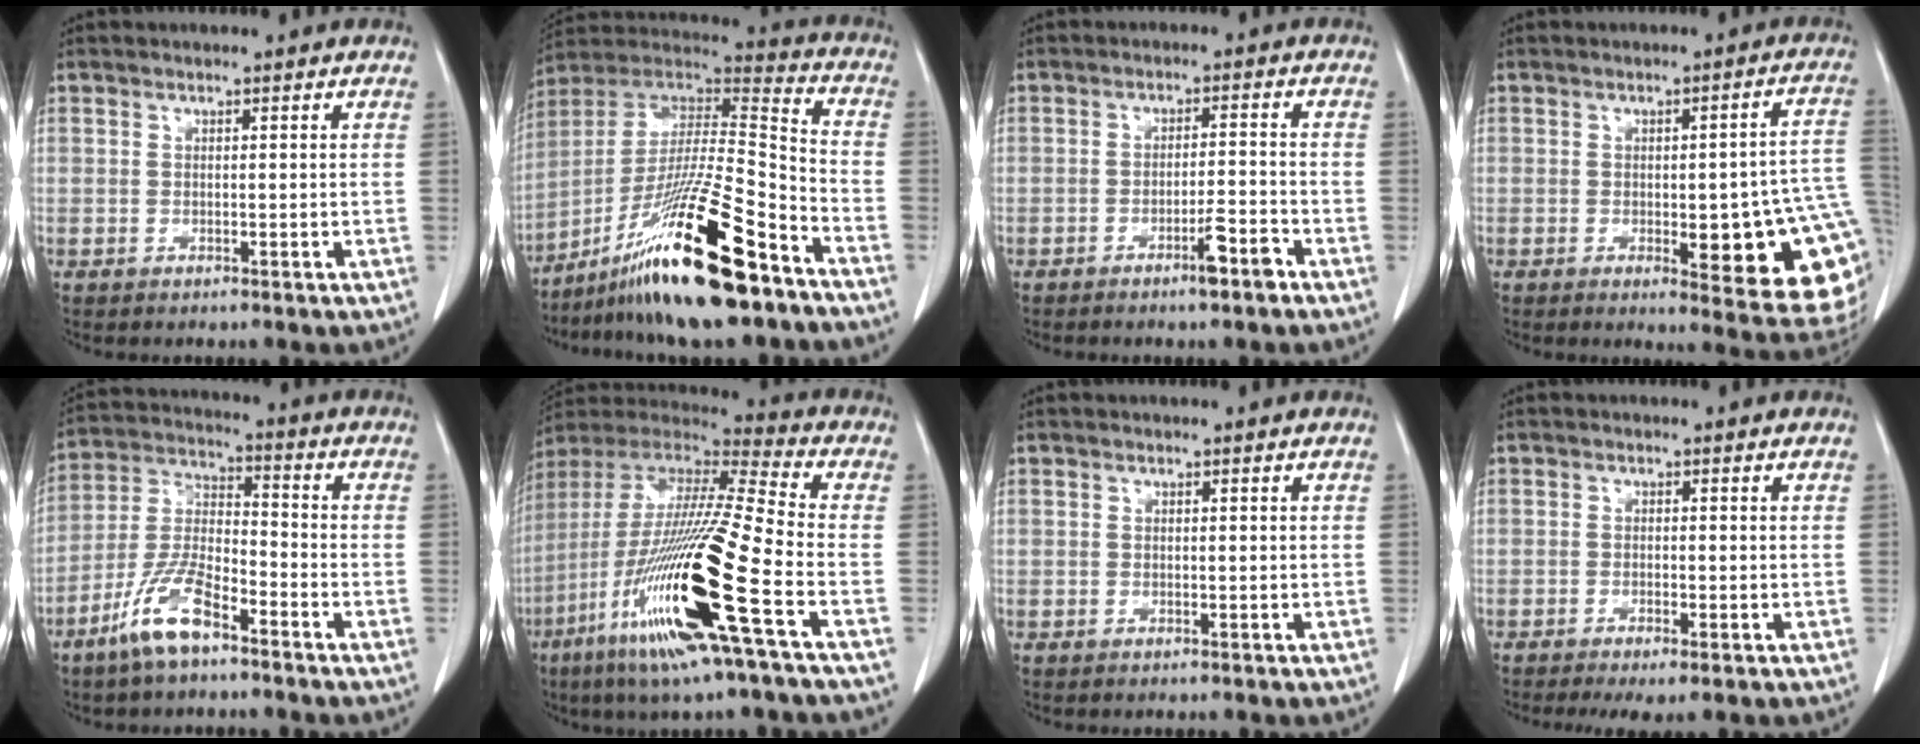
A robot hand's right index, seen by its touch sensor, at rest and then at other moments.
{"total": 22.1, "force": [-14.1, 1.5, 17.0], "torque": [-0.314, -0.019, -0.253]}
{"total": 4.1, "force": [-2.7, 0.1, 3.1], "torque": [-0.048, 0.000, -0.045]}
{"total": 17.0, "force": [-3.0, 4.0, 16.3], "torque": [-0.113, 0.014, -0.018]}
{"total": 10.0, "force": [-6.6, 2.8, 7.0], "torque": [-0.156, -0.004, -0.132]}
{"total": 23.9, "force": [-8.9, 0.4, 22.2], "torque": [-0.458, -0.044, -0.174]}
{"total": 0.0}
{"total": 3.7, "force": [-2.5, 0.5, 2.7], "torque": [-0.045, -0.010, -0.039]}